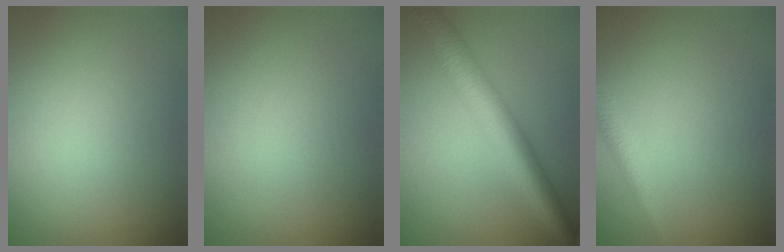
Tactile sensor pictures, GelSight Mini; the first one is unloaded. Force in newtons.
{"total": 0.0}
{"total": 6.7, "press": 6.7, "slide": 0.1}
{"total": 2.7, "press": 2.7, "slide": 0.1}